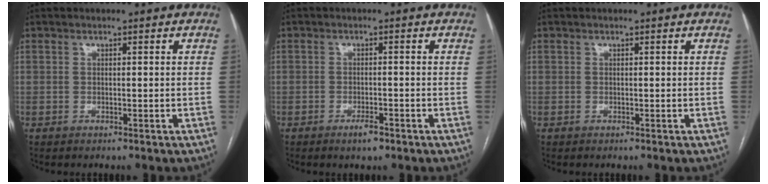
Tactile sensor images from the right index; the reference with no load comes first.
{"total": 2.3, "force": [-1.5, 0.7, 1.5], "torque": [-0.025, 0.000, -0.023]}
{"total": 0.0}